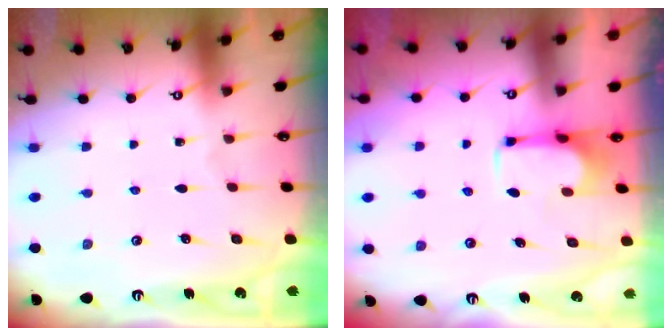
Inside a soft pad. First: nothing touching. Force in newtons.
{"total": 0.8, "press": 0.6, "slide": 0.6}